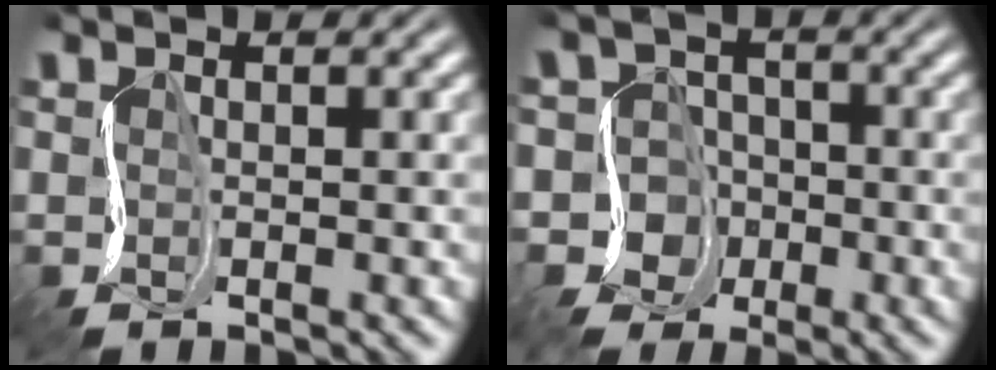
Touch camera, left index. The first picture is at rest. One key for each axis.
{"total": 4.6, "fx": -3.7, "fy": 2.7, "fz": 0.3, "tx": 0.028, "ty": -0.013, "tz": -0.072}